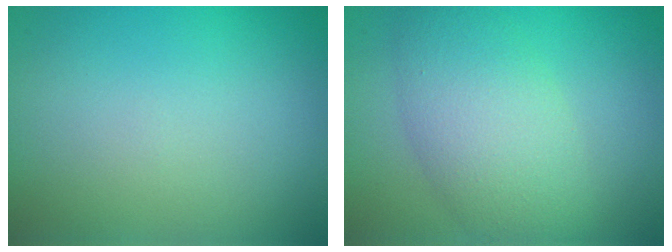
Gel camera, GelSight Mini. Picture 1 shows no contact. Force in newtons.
{"total": 6.1, "press": 6.1, "slide": 0.1}